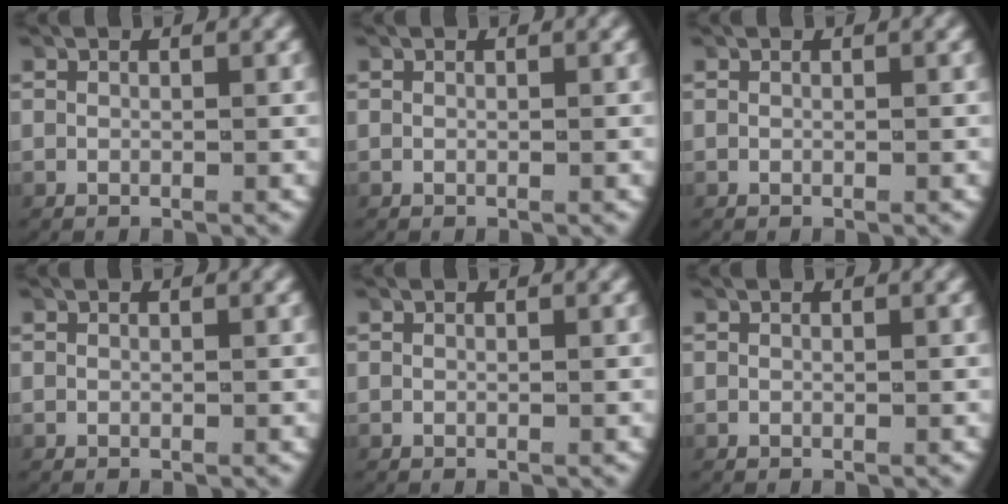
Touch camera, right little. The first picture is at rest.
{"total": 0.0}
{"total": 0.0}
{"total": 0.0}
{"total": 0.0}
{"total": 0.0}